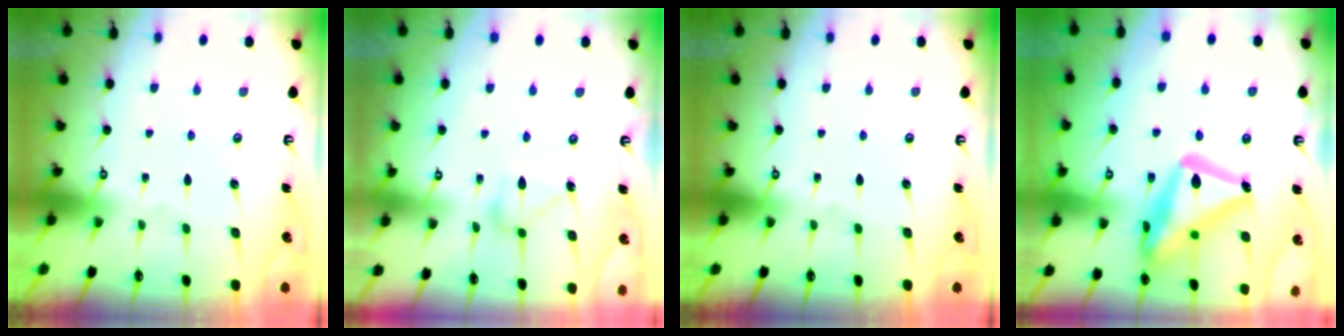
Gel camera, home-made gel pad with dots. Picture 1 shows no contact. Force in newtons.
{"total": 11.9, "press": 11.9, "slide": 0.4}
{"total": 0.0}
{"total": 22.8, "press": 22.8, "slide": 1.7}